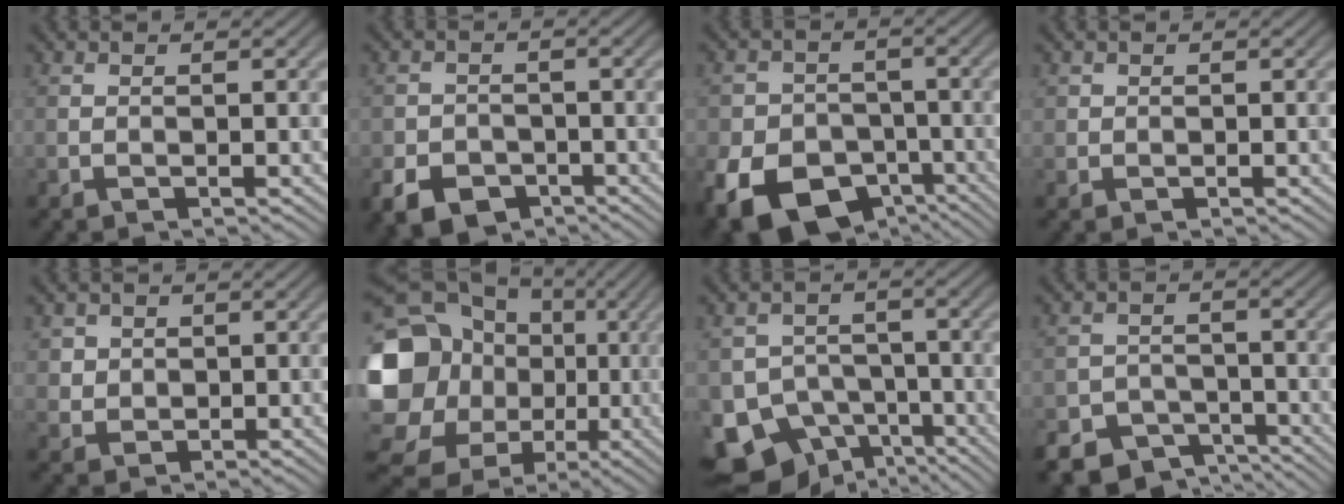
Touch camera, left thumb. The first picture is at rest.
{"total": 5.3, "force": [-3.0, 3.7, 2.5], "torque": [-0.048, -0.011, -0.055]}
{"total": 14.9, "force": [-7.8, 11.0, 6.5], "torque": [-0.135, -0.053, -0.134]}
{"total": 1.0, "force": [0.3, 1.0, 0.2], "torque": [-0.003, -0.004, 0.005]}
{"total": 3.2, "force": [1.1, 2.9, 0.9], "torque": [-0.033, -0.010, 0.030]}
{"total": 22.5, "force": [0.1, 19.8, 10.7], "torque": [-0.247, -0.001, -0.009]}
{"total": 11.8, "force": [-7.4, 8.4, 3.8], "torque": [-0.083, -0.022, -0.116]}
{"total": 8.5, "force": [-6.5, 5.0, 2.2], "torque": [-0.029, -0.015, -0.096]}